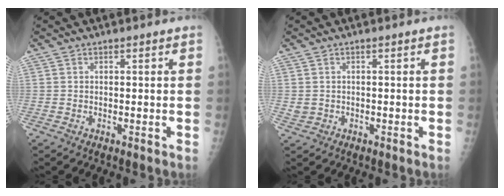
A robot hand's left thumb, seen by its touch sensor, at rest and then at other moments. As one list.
[{"total": 1.3, "force": [0.0, 1.2, 0.4], "torque": [-0.011, 0.002, 0.007]}]